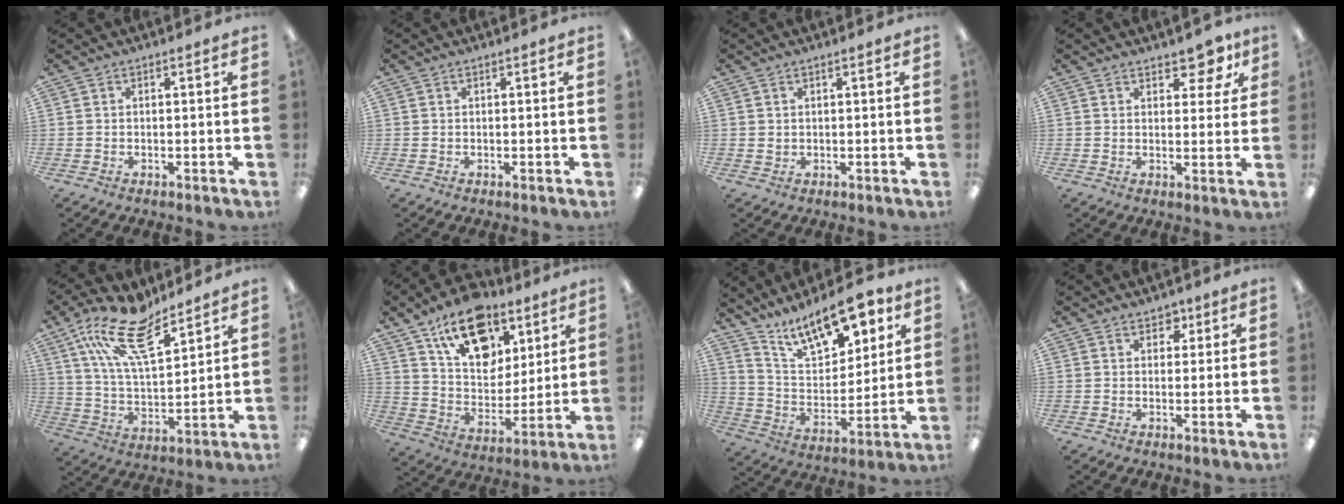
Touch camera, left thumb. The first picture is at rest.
{"total": 0.0}
{"total": 0.9, "force": [0.6, 0.6, 0.3], "torque": [-0.007, 0.002, 0.011]}
{"total": 6.1, "force": [4.5, 3.0, 2.7], "torque": [-0.017, -0.028, 0.074]}
{"total": 17.9, "force": [12.3, 6.5, 11.2], "torque": [-0.211, -0.059, 0.216]}
{"total": 18.3, "force": [11.6, 10.6, 9.4], "torque": [-0.145, -0.057, 0.206]}
{"total": 16.0, "force": [12.2, 6.1, 8.4], "torque": [-0.142, -0.072, 0.212]}
{"total": 2.9, "force": [1.8, 2.1, 1.0], "torque": [0.001, -0.007, 0.028]}